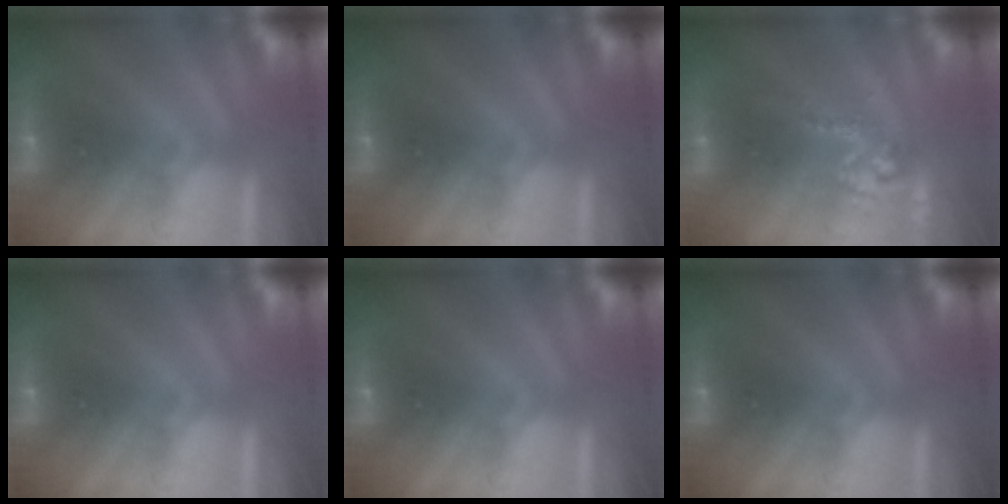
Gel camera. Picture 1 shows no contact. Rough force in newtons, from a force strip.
{"total": 0.0}
{"total": 2.8}
{"total": 0.0}
{"total": 0.0}
{"total": 0.0}